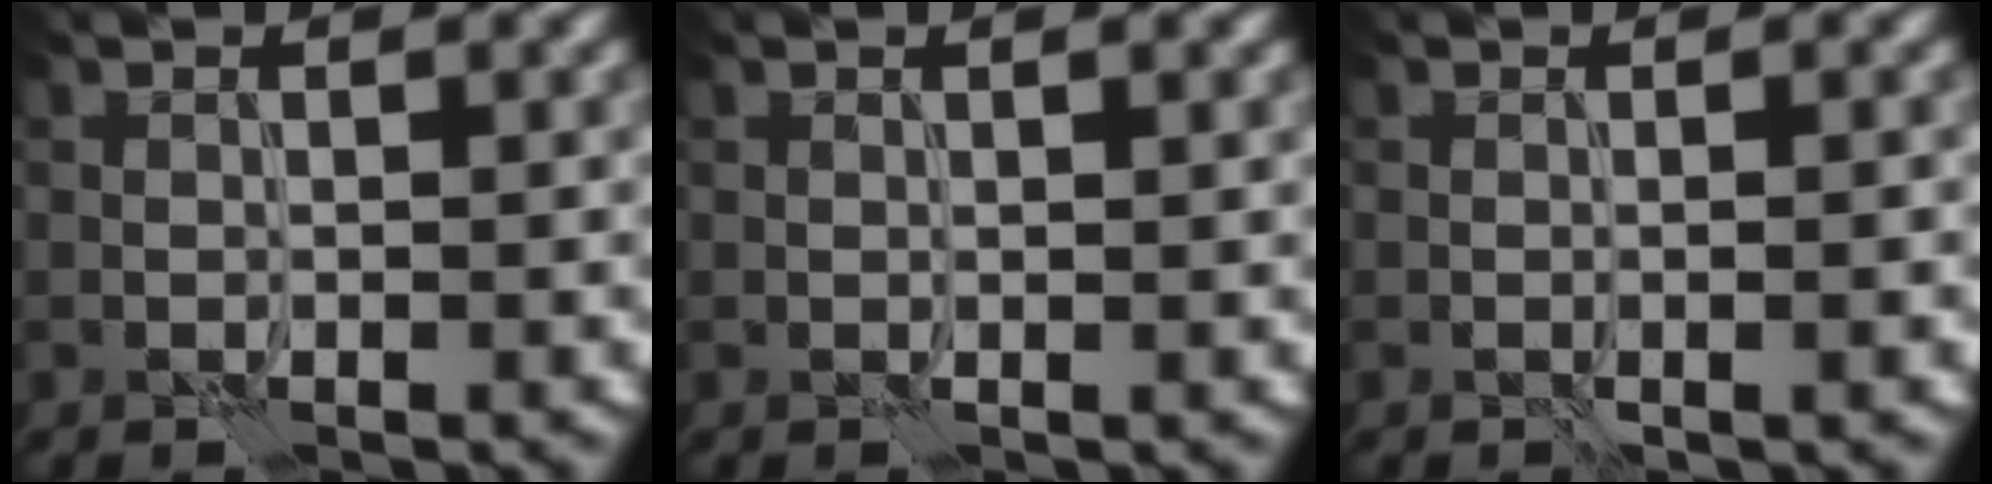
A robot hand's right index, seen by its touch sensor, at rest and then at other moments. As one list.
[{"total": 0.8, "force": [0.5, 0.1, 0.5], "torque": [-0.009, -0.001, 0.006]}, {"total": 1.3, "force": [-0.2, 0.3, 1.2], "torque": [-0.012, -0.001, -0.004]}]